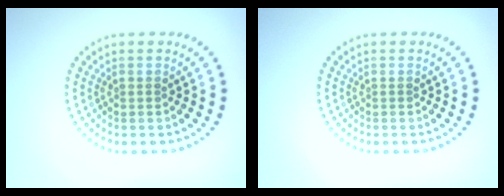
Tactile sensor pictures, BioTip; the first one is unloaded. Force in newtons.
{"total": 0.0}